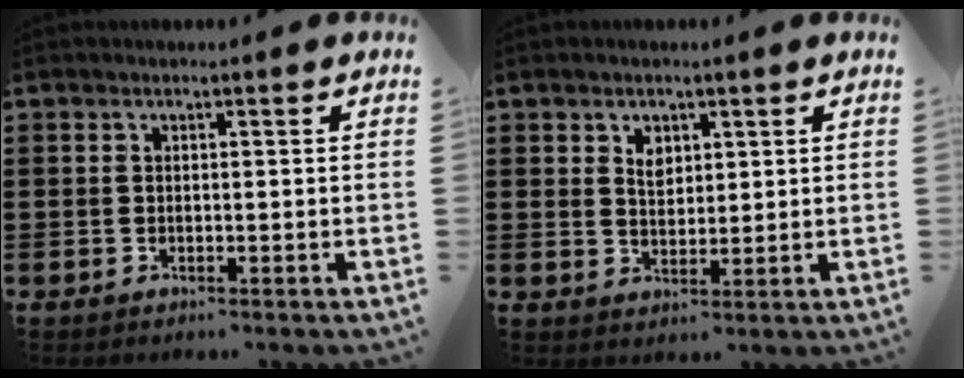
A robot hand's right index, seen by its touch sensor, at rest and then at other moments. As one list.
[{"total": 2.8, "force": [1.4, 1.8, 1.6], "torque": [-0.029, 0.004, 0.024]}]